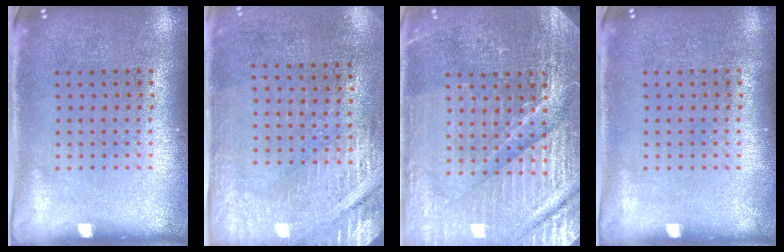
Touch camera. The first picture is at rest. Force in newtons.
{"total": 2.9, "press": 2.5, "slide": 1.4}
{"total": 4.8, "press": 4.6, "slide": 1.6}
{"total": 0.0}